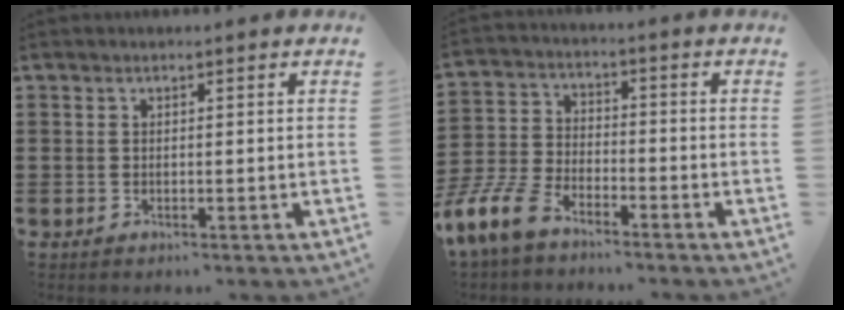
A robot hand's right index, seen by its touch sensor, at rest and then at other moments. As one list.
[{"total": 8.2, "force": [-6.6, 2.8, 4.0], "torque": [-0.116, 0.004, -0.137]}]